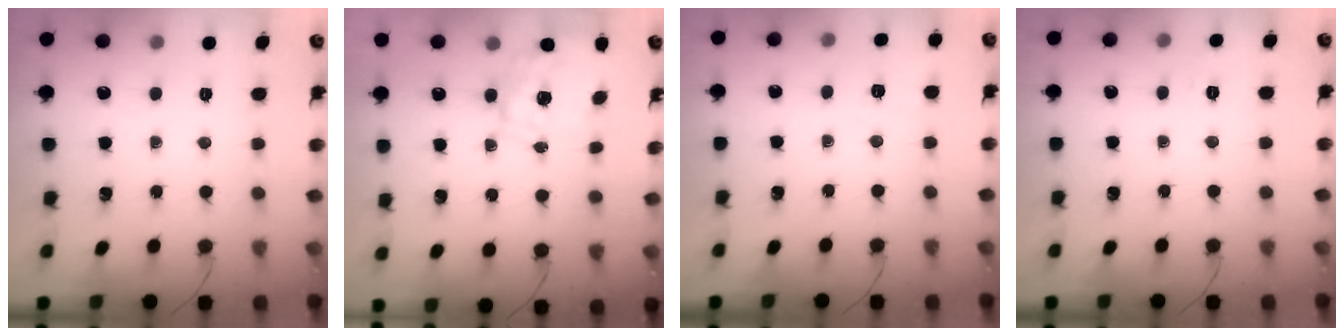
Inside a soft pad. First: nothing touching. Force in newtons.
{"total": 1.6, "press": 1.4, "slide": 0.7}
{"total": 2.2, "press": 0.2, "slide": 2.2}
{"total": 3.1, "press": 2.6, "slide": 1.7}